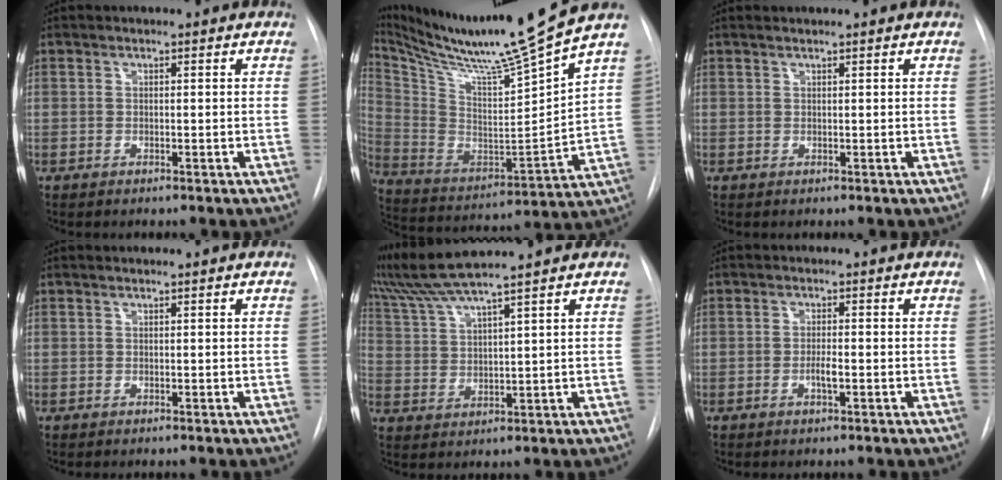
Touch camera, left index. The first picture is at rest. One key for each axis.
{"total": 21.6, "fx": 18.1, "fy": -2.2, "fz": 11.6, "tx": -0.215, "ty": -0.050, "tz": 0.309}
{"total": 0.8, "fx": 0.8, "fy": -0.2, "fz": 0.2, "tx": -0.008, "ty": 0.010, "tz": 0.019}
{"total": 0.0}
{"total": 7.7, "fx": 6.8, "fy": -2.2, "fz": 2.9, "tx": -0.070, "ty": 0.007, "tz": 0.138}
{"total": 1.7, "fx": -0.6, "fy": 0.2, "fz": 1.6, "tx": -0.031, "ty": 0.000, "tz": -0.011}